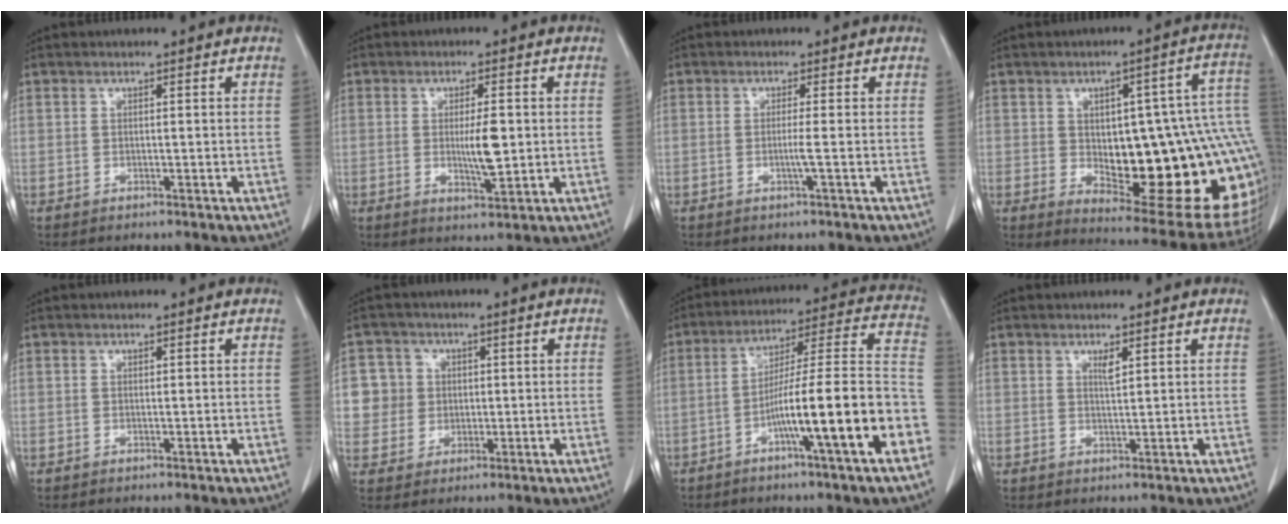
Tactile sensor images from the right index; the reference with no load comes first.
{"total": 5.2, "force": [0.0, 1.2, 5.0], "torque": [-0.082, -0.007, 0.003]}
{"total": 1.7, "force": [-0.4, -0.6, 1.5], "torque": [-0.027, -0.002, -0.011]}
{"total": 25.2, "force": [-1.7, 7.8, 24.0], "torque": [-0.239, 0.022, 0.003]}
{"total": 0.0}
{"total": 6.2, "force": [1.1, 6.1, 0.6], "torque": [-0.007, 0.016, 0.025]}
{"total": 18.8, "force": [-7.0, 0.0, 17.5], "torque": [-0.224, 0.018, -0.108]}
{"total": 1.4, "force": [0.8, 0.2, 1.1], "torque": [-0.022, -0.005, 0.016]}